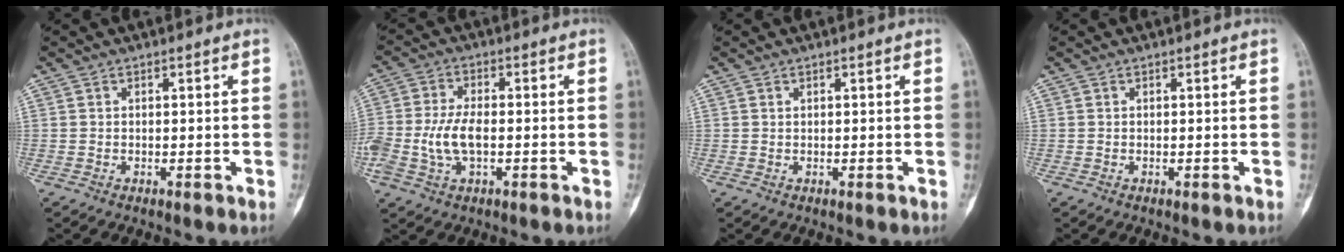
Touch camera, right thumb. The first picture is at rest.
{"total": 8.1, "force": [-1.3, 4.5, 6.6], "torque": [-0.144, 0.013, -0.024]}
{"total": 0.0}
{"total": 0.0}